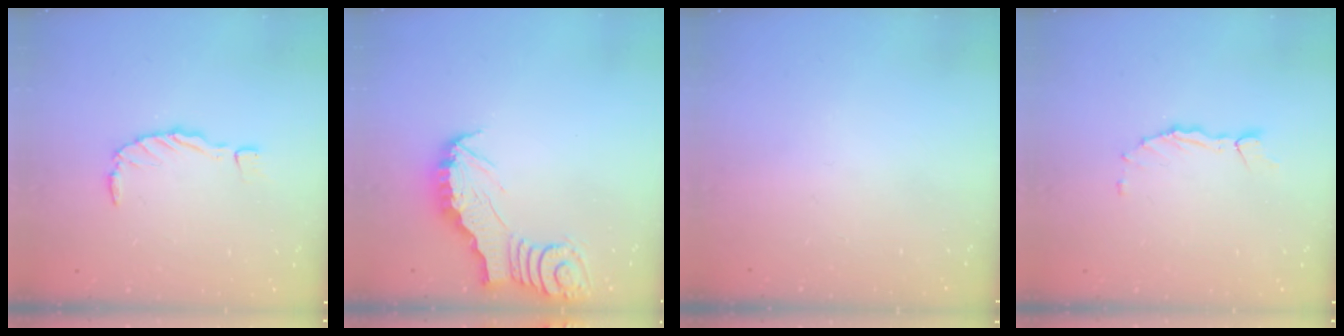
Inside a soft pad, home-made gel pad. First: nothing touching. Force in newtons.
{"total": 3.0, "press": 2.9, "slide": 0.3}
{"total": 0.0}
{"total": 1.0, "press": 1.0, "slide": 0.2}